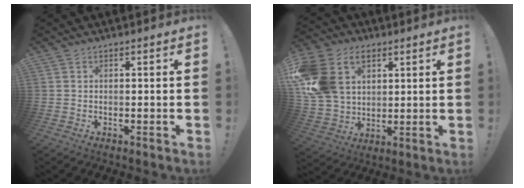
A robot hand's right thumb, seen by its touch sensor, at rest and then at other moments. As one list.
[{"total": 18.7, "force": [6.6, 13.8, 10.7], "torque": [-0.209, -0.019, 0.128]}]